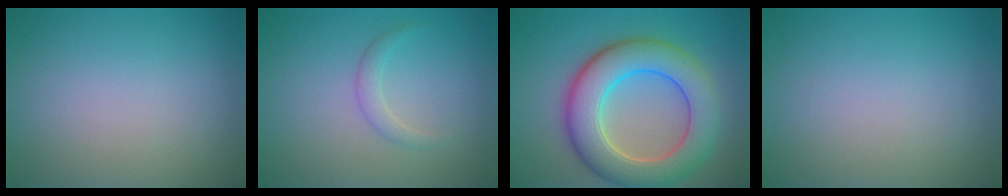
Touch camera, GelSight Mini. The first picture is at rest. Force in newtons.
{"total": 1.2, "press": 1.2, "slide": 0.0}
{"total": 8.9, "press": 8.9, "slide": 0.6}
{"total": 0.0}